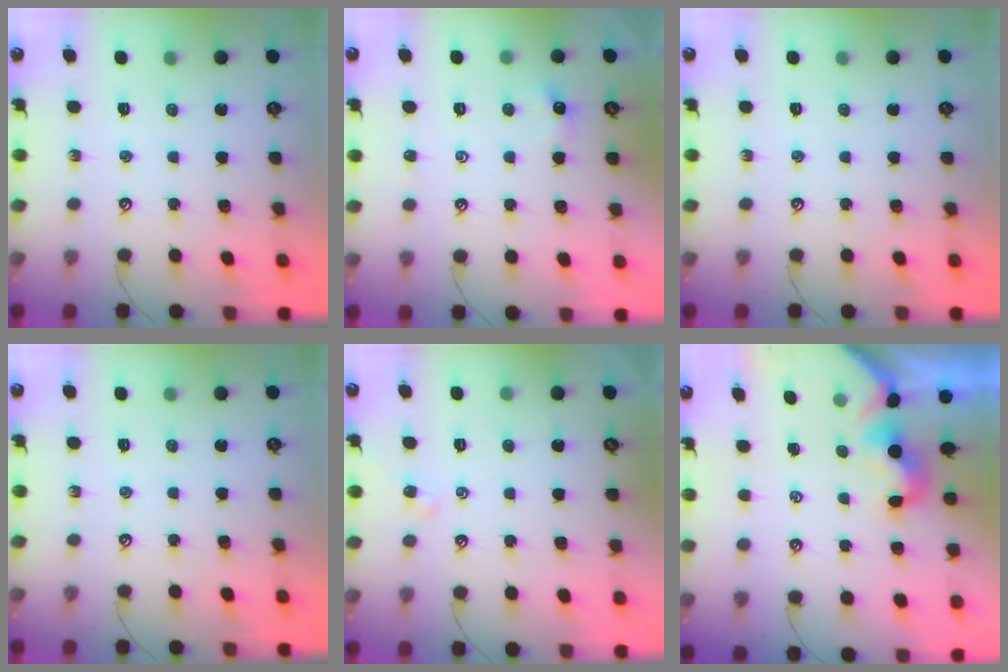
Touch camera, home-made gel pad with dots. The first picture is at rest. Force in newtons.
{"total": 0.6, "press": 0.5, "slide": 0.4}
{"total": 0.0}
{"total": 0.0}
{"total": 0.0}
{"total": 1.2, "press": 1.1, "slide": 0.2}